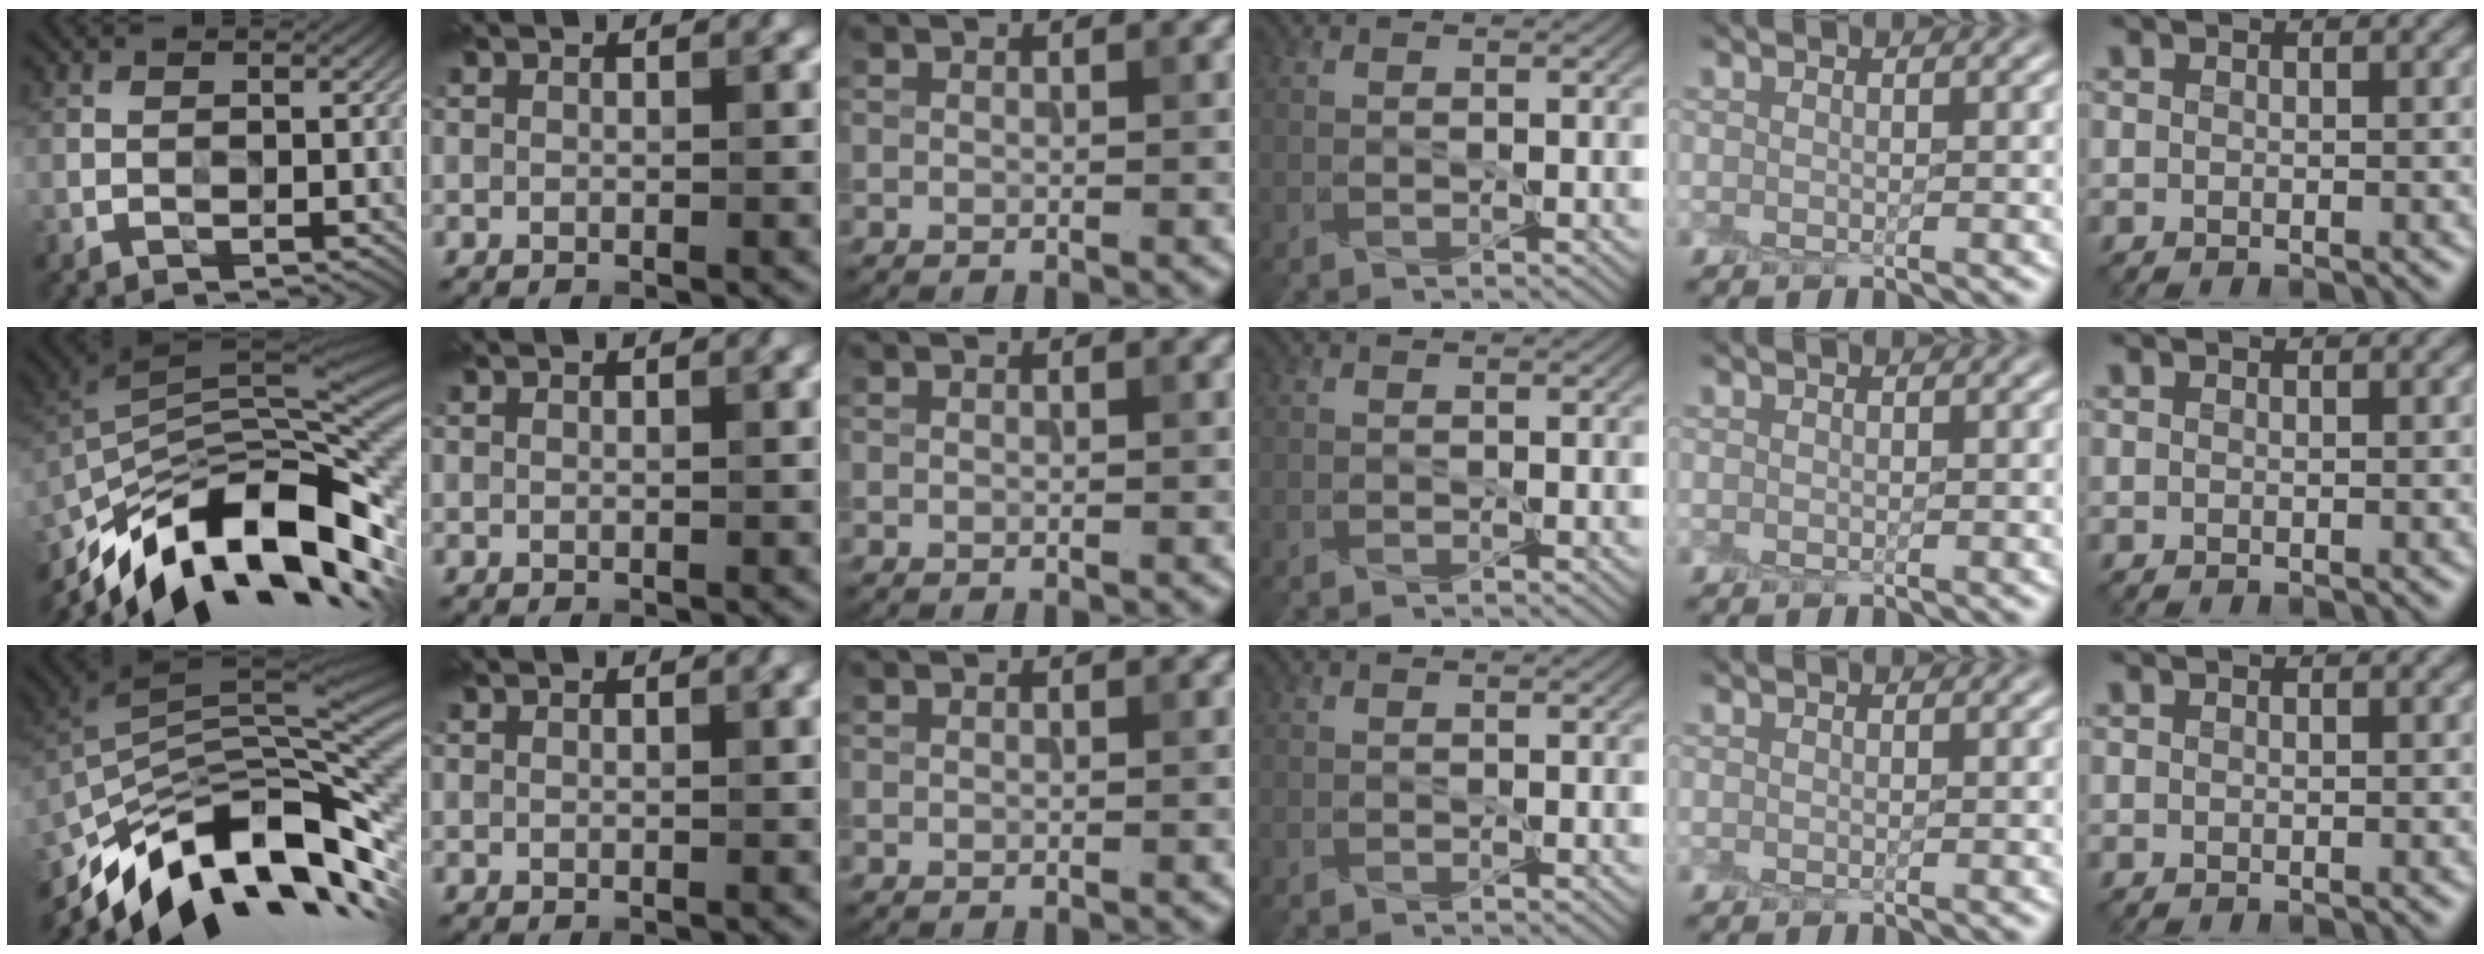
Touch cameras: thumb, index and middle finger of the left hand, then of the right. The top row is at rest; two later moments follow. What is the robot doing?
{"motion": "peel", "object": "plastic wrap"}